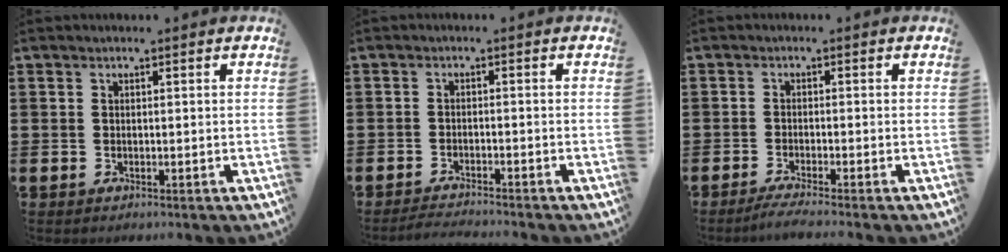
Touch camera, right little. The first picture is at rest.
{"total": 1.6, "force": [-1.6, -0.2, 0.3], "torque": [-0.006, 0.003, -0.031]}
{"total": 1.7, "force": [-1.3, 0.0, 1.2], "torque": [-0.018, 0.002, -0.024]}